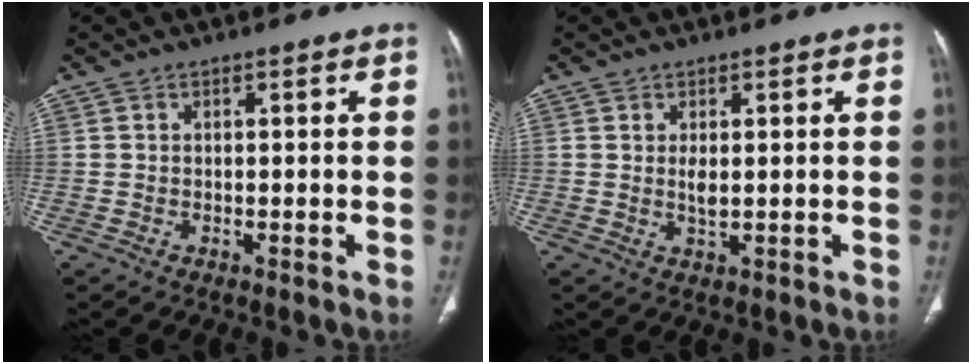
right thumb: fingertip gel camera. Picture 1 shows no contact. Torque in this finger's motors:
{"motor_torque": [3.19, 1.09, 0.55, -0.78, -0.01]}